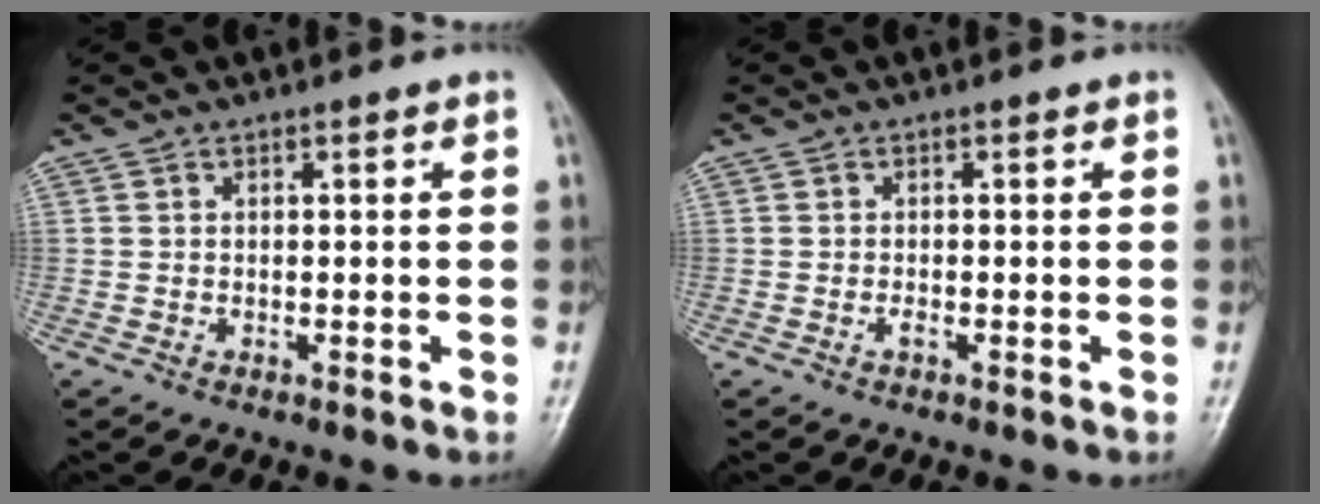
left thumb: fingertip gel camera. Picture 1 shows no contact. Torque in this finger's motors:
{"motor_torque": [-0.05, 0.03, 0.14, -0.07, 0.01]}